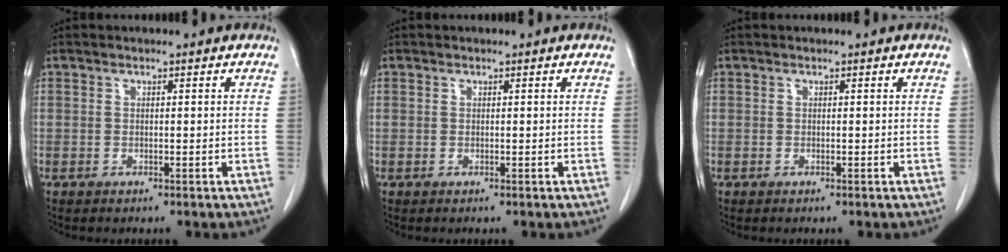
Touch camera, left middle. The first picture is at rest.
{"total": 0.0}
{"total": 0.0}